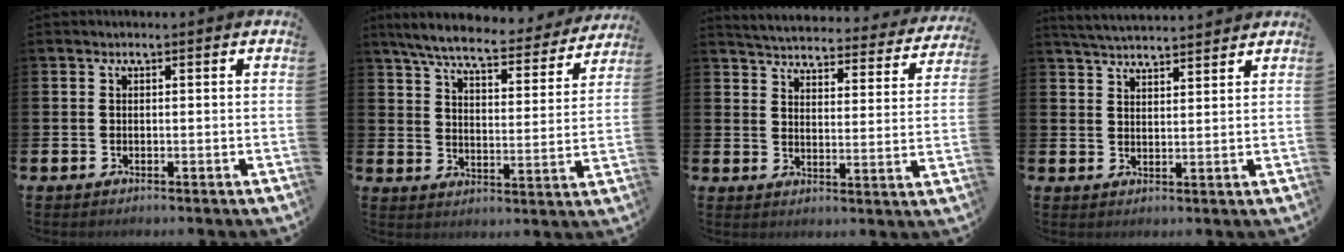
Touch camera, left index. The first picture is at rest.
{"total": 7.6, "force": [6.9, 0.8, 3.0], "torque": [-0.089, -0.041, 0.119]}
{"total": 4.4, "force": [4.3, 0.6, 0.6], "torque": [-0.038, -0.036, 0.070]}
{"total": 4.3, "force": [4.3, 0.1, 0.3], "torque": [-0.017, -0.022, 0.078]}